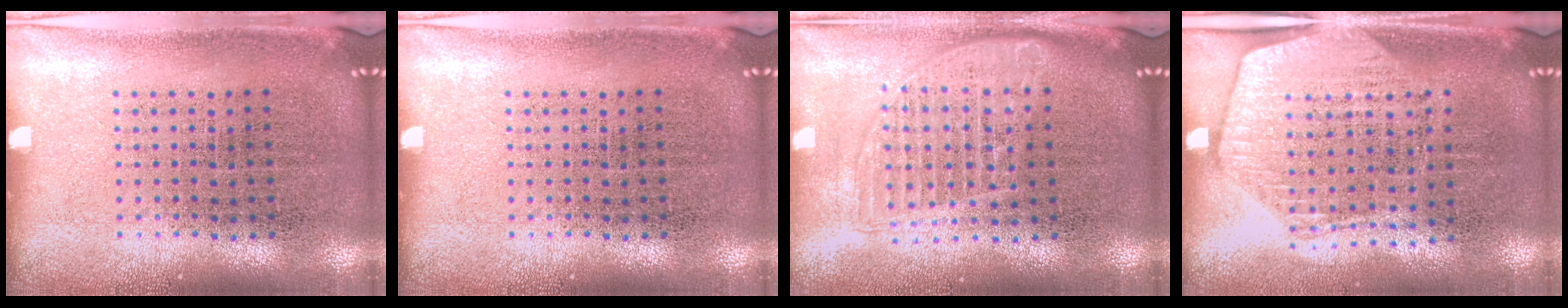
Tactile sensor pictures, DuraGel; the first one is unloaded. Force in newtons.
{"total": 0.0}
{"total": 1.6, "press": 1.4, "slide": 0.8}
{"total": 1.7, "press": 1.5, "slide": 0.8}